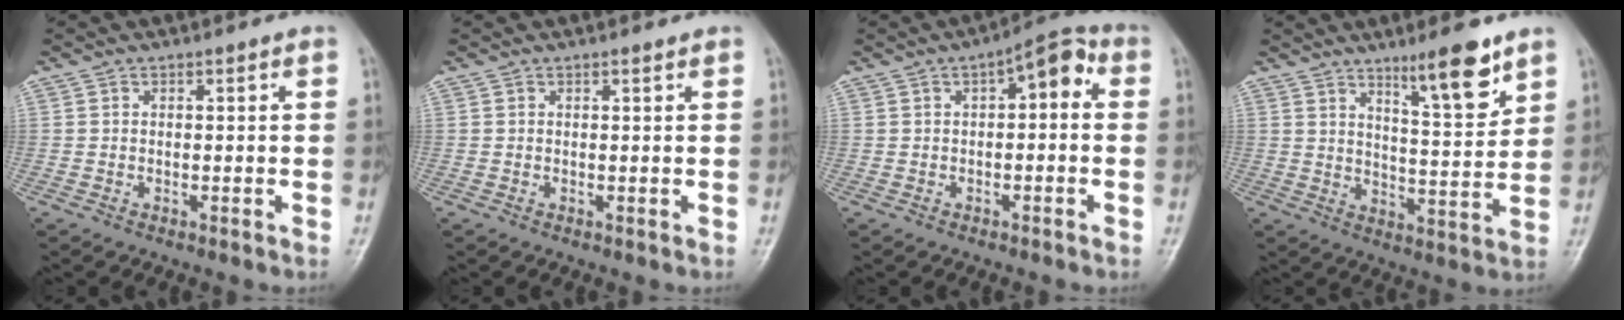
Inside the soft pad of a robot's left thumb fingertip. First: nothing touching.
{"total": 0.5, "force": [0.4, 0.1, 0.3], "torque": [-0.008, -0.002, 0.005]}
{"total": 6.5, "force": [1.1, 3.0, 5.6], "torque": [-0.055, 0.027, 0.001]}
{"total": 10.2, "force": [6.9, 1.9, 7.3], "torque": [-0.099, -0.052, 0.112]}